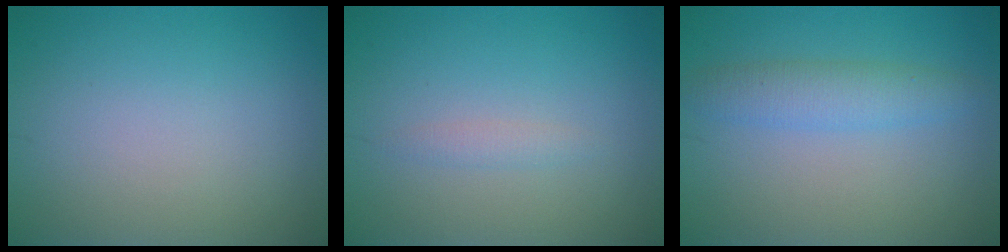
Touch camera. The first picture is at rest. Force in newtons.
{"total": 0.9, "press": 0.9, "slide": 0.0}
{"total": 2.9, "press": 2.9, "slide": 0.1}